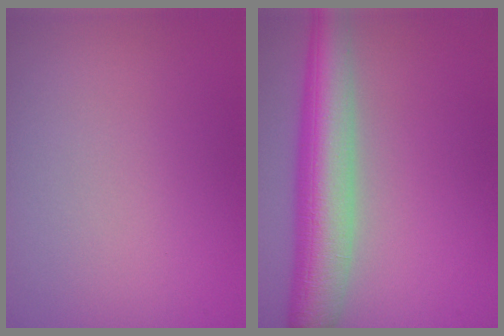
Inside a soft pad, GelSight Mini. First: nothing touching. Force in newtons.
{"total": 7.6, "press": 7.6, "slide": 0.4}